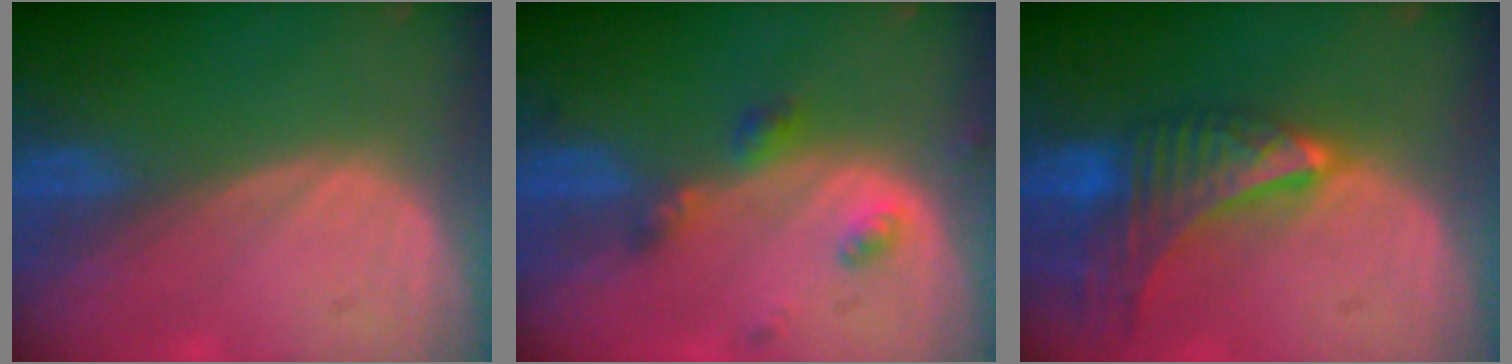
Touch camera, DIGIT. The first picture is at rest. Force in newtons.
{"total": 3.8, "press": 3.7, "slide": 0.5}
{"total": 9.4, "press": 8.4, "slide": 4.3}